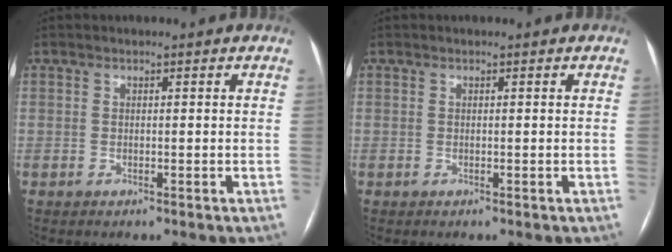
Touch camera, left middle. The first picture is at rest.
{"total": 0.0}